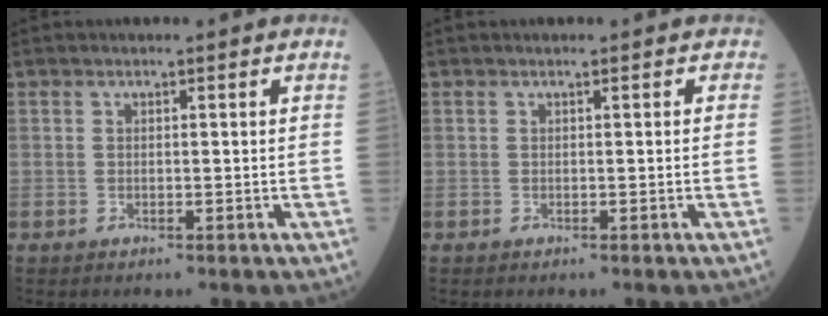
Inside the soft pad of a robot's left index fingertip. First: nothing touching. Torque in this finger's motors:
{"motor_torque": [0.84, -0.13, 0.06, -0.01]}